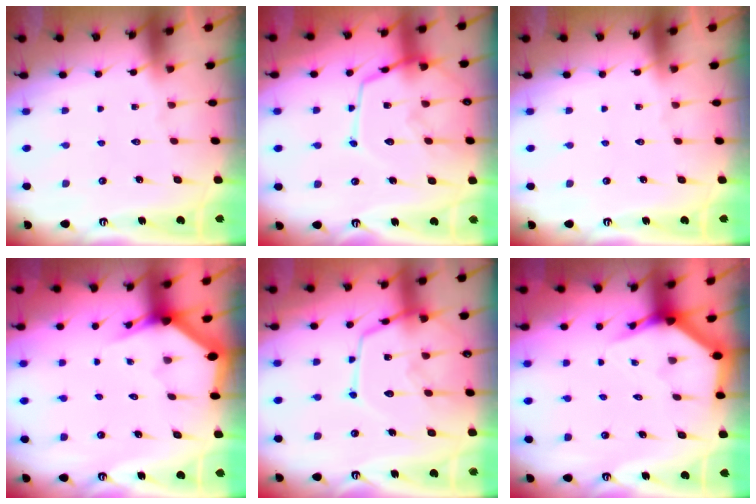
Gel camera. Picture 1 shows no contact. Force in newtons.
{"total": 15.2, "press": 15.1, "slide": 1.4}
{"total": 0.0}
{"total": 3.0, "press": 3.0, "slide": 0.0}
{"total": 15.1, "press": 15.1, "slide": 1.4}
{"total": 4.0, "press": 4.0, "slide": 0.2}